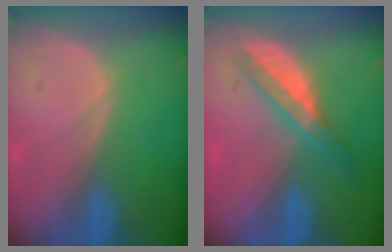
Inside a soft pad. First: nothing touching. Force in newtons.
{"total": 5.8, "press": 5.2, "slide": 2.6}